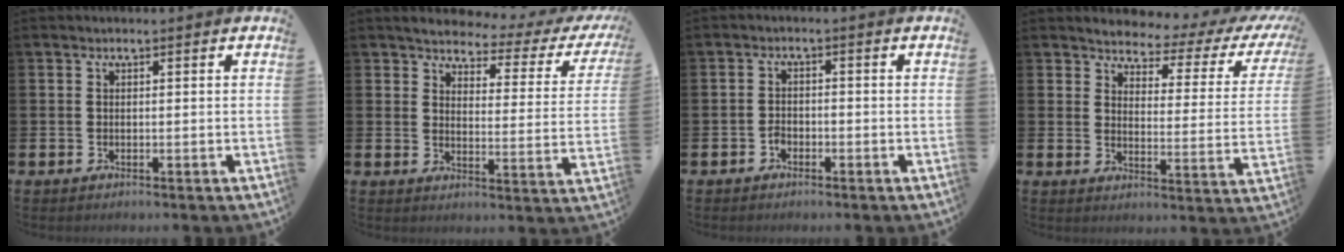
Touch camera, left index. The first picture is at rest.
{"total": 3.6, "force": [3.3, 1.1, 1.0], "torque": [-0.040, -0.029, 0.048]}
{"total": 1.6, "force": [-1.0, 1.1, 0.6], "torque": [-0.014, 0.001, -0.021]}
{"total": 3.2, "force": [2.9, 1.2, 0.8], "torque": [-0.028, -0.034, 0.038]}